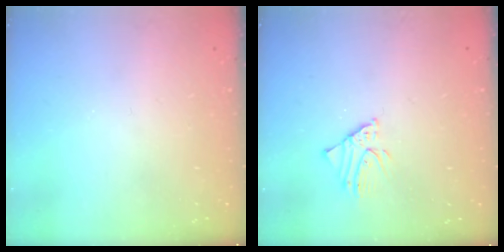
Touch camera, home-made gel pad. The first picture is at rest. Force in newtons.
{"total": 1.7, "press": 1.7, "slide": 0.0}